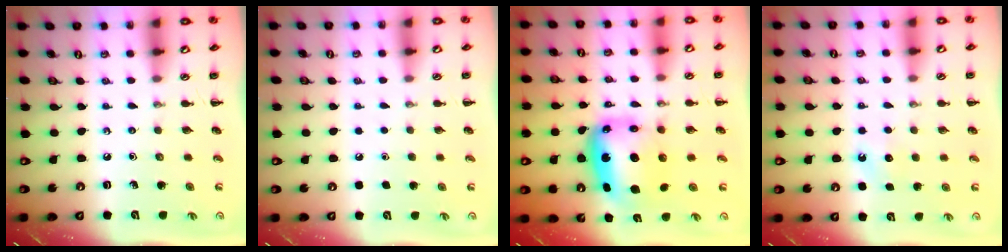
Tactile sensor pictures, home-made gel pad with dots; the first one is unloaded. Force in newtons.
{"total": 1.8, "press": 1.8, "slide": 0.1}
{"total": 9.4, "press": 9.0, "slide": 2.8}
{"total": 5.0, "press": 4.8, "slide": 1.3}